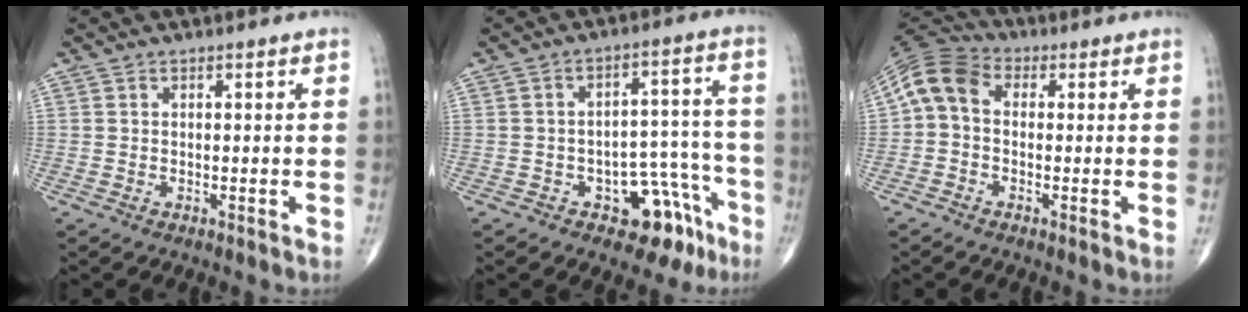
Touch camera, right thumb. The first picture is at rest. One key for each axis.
{"total": 11.0, "fx": -6.1, "fy": 6.4, "fz": 6.5, "tx": -0.035, "ty": 0.060, "tz": -0.074}
{"total": 8.0, "fx": 0.4, "fy": 5.7, "fz": 5.5, "tx": -0.097, "ty": 0.024, "tz": -0.012}